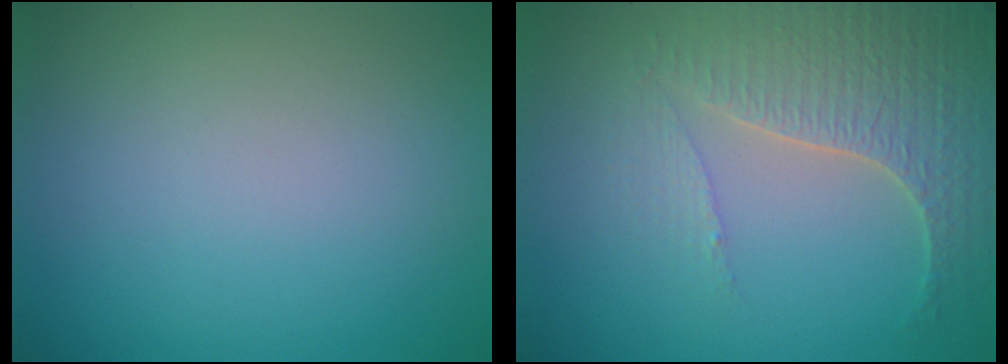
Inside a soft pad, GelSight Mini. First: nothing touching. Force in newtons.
{"total": 4.2, "press": 4.0, "slide": 1.3}